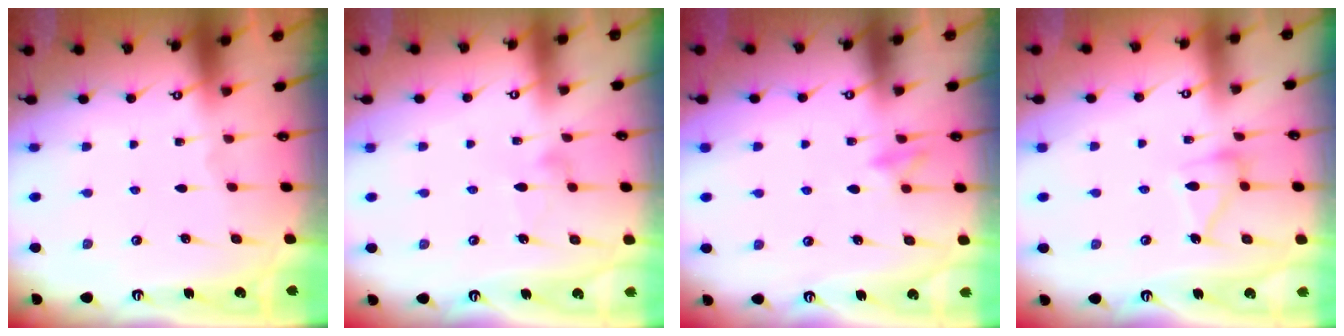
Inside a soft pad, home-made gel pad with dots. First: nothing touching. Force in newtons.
{"total": 6.2, "press": 6.2, "slide": 0.3}
{"total": 10.1, "press": 10.0, "slide": 1.4}
{"total": 11.6, "press": 11.6, "slide": 0.6}